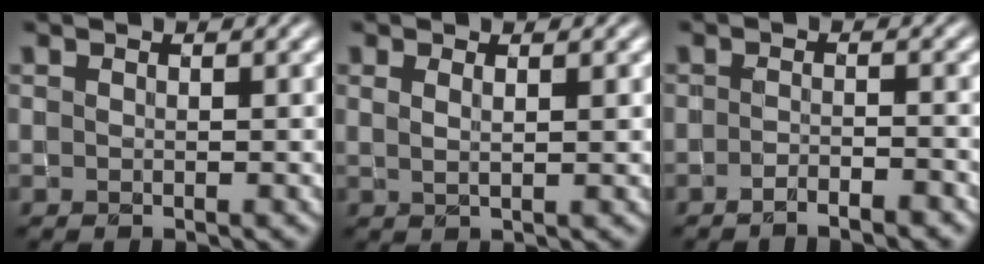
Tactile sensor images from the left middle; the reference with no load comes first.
{"total": 1.4, "force": [0.6, 0.4, 1.2], "torque": [-0.017, 0.000, 0.009]}
{"total": 2.2, "force": [-1.7, 0.3, 1.2], "torque": [-0.018, 0.003, -0.032]}